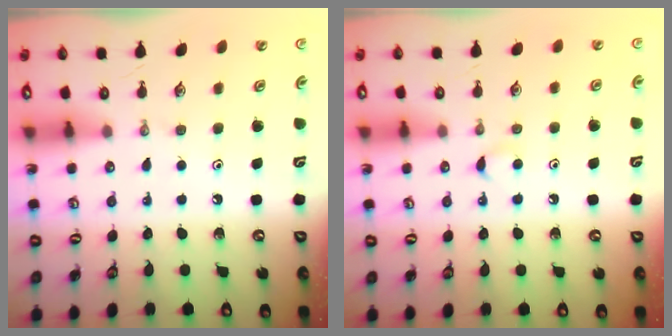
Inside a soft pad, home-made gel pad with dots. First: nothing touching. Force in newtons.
{"total": 3.4, "press": 3.4, "slide": 0.5}